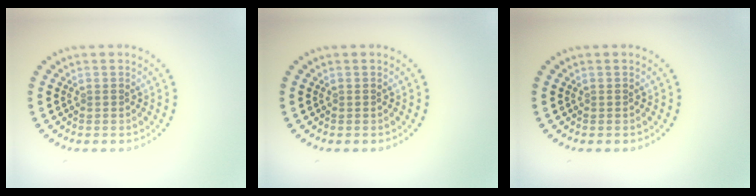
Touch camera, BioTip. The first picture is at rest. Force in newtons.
{"total": 0.0}
{"total": 0.0}